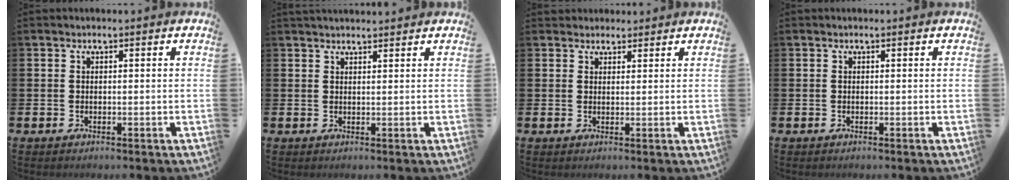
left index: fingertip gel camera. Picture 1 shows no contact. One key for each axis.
{"total": 1.7, "fx": 1.7, "fy": 0.2, "fz": 0.3, "tx": 0.001, "ty": -0.008, "tz": 0.029}
{"total": 2.2, "fx": 2.0, "fy": 0.8, "fz": -0.2, "tx": 0.008, "ty": -0.005, "tz": 0.036}
{"total": 0.0}